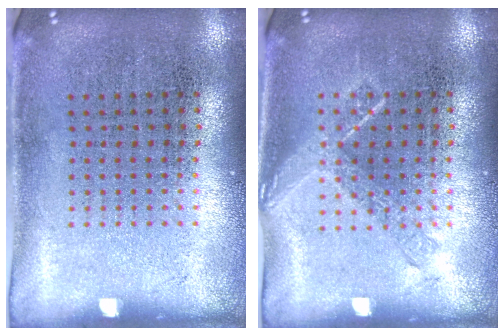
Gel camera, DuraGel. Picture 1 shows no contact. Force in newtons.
{"total": 1.1, "press": 1.1, "slide": 0.2}